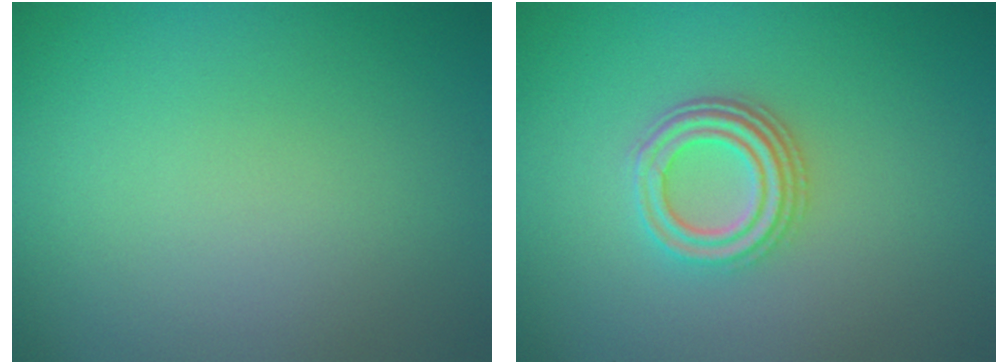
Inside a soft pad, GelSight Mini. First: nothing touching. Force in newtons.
{"total": 3.7, "press": 3.0, "slide": 2.2}